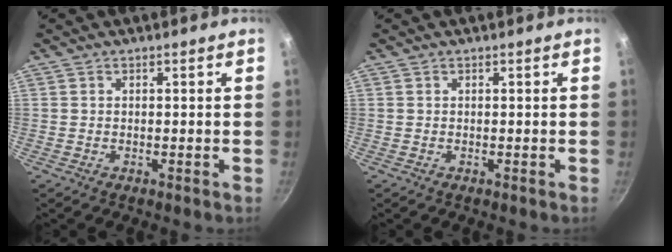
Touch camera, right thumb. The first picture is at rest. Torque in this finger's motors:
{"motor_torque": [0.01, 0.01, 0.00, 0.00, 0.03]}